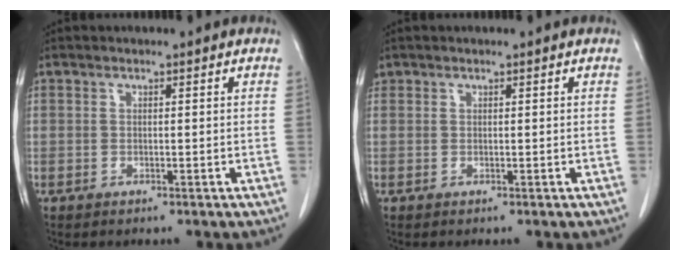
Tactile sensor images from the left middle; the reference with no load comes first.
{"total": 0.6, "force": [0.4, 0.4, 0.0], "torque": [-0.002, 0.013, 0.009]}